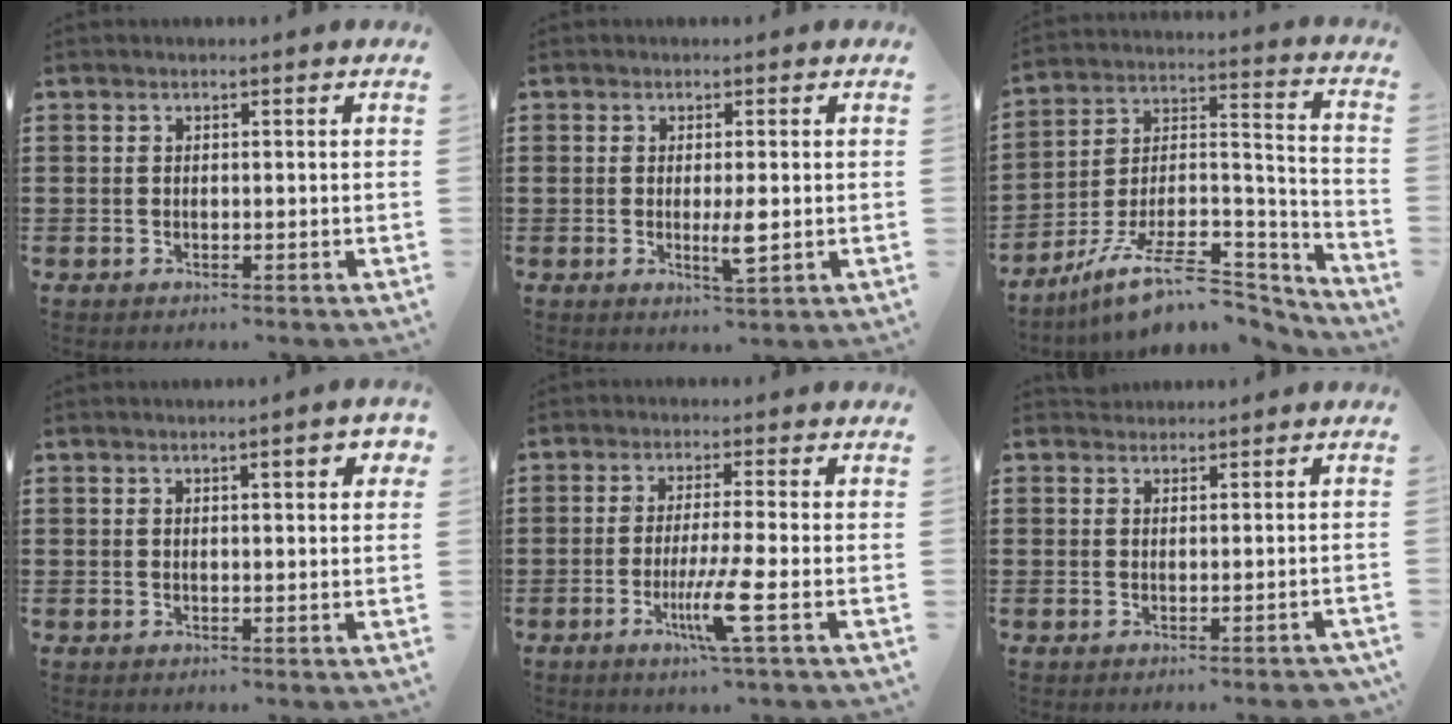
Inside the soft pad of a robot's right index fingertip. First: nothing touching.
{"total": 3.7, "force": [-0.5, 0.6, 3.6], "torque": [-0.069, -0.004, -0.012]}
{"total": 12.0, "force": [-8.5, 4.8, 7.0], "torque": [-0.119, 0.027, -0.153]}
{"total": 2.6, "force": [0.9, 0.5, 2.4], "torque": [-0.039, 0.002, 0.012]}
{"total": 7.1, "force": [-2.5, -0.2, 6.6], "torque": [-0.130, -0.025, -0.047]}
{"total": 0.0}